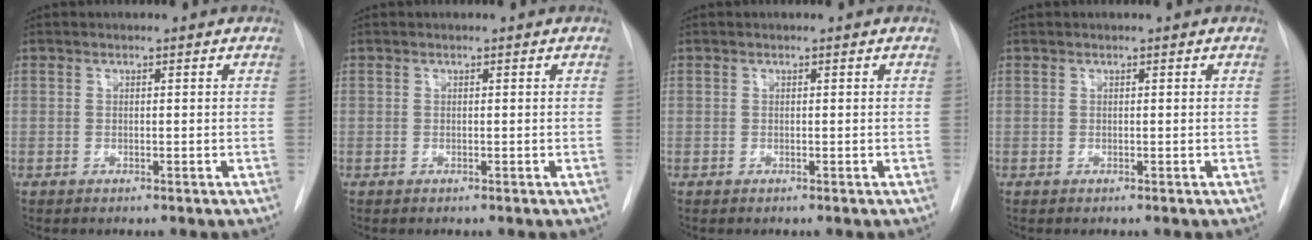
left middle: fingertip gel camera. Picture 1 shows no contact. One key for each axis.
{"total": 0.0}
{"total": 0.0}
{"total": 0.0}